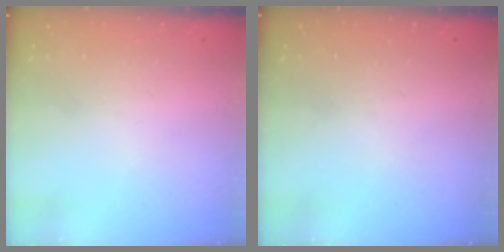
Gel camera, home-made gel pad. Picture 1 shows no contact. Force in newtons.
{"total": 0.0}